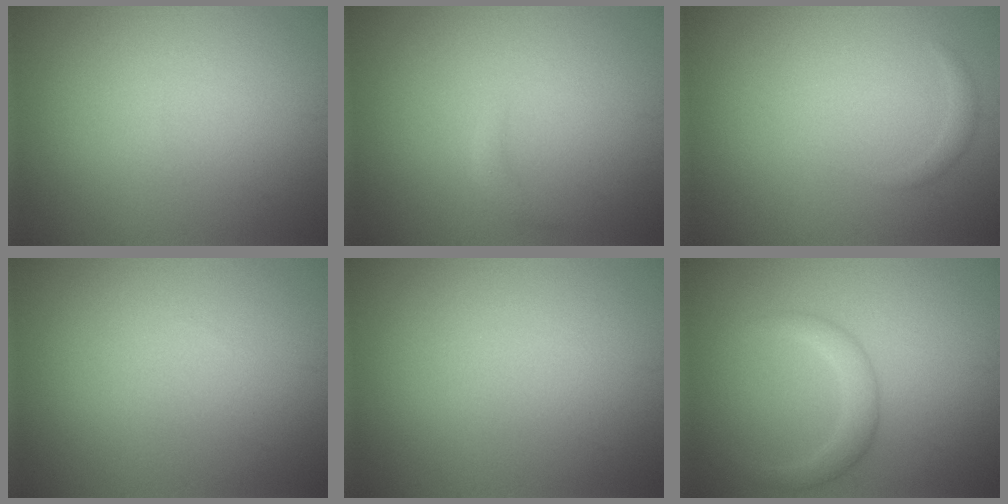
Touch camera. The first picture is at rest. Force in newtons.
{"total": 0.8, "press": 0.8, "slide": 0.1}
{"total": 0.8, "press": 0.8, "slide": 0.0}
{"total": 0.0}
{"total": 0.0}
{"total": 2.1, "press": 2.1, "slide": 0.1}